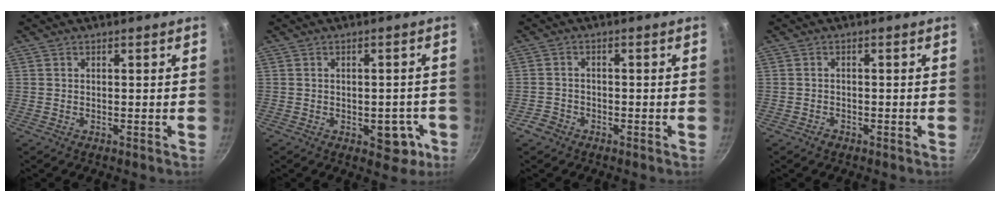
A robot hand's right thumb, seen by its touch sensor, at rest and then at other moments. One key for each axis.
{"total": 6.0, "fx": -2.2, "fy": 3.7, "fz": 4.2, "tx": -0.023, "ty": 0.014, "tz": -0.021}
{"total": 2.8, "fx": -1.9, "fy": 1.9, "fz": 0.6, "tx": -0.008, "ty": 0.023, "tz": -0.033}
{"total": 1.3, "fx": -0.9, "fy": 0.9, "fz": 0.3, "tx": -0.008, "ty": 0.010, "tz": -0.014}